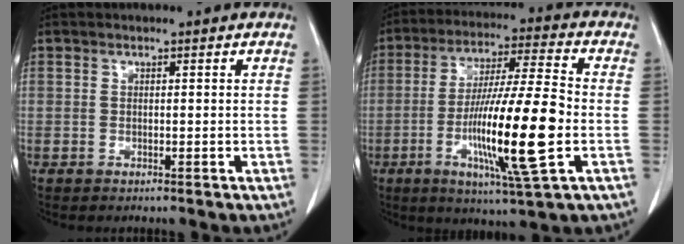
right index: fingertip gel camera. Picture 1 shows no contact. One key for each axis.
{"total": 16.8, "fx": -3.9, "fy": 0.3, "fz": 16.3, "tx": -0.302, "ty": -0.015, "tz": -0.069}